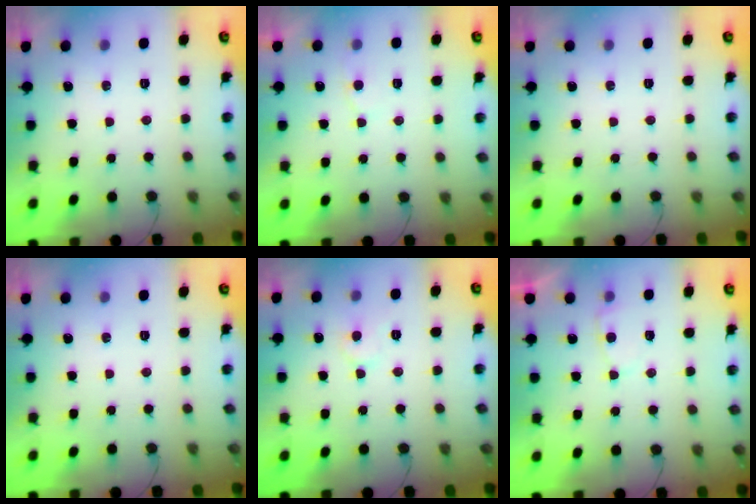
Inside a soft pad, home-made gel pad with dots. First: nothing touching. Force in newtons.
{"total": 4.7, "press": 4.7, "slide": 0.6}
{"total": 0.0}
{"total": 0.0}
{"total": 4.2, "press": 4.2, "slide": 0.2}
{"total": 3.7, "press": 3.6, "slide": 0.5}